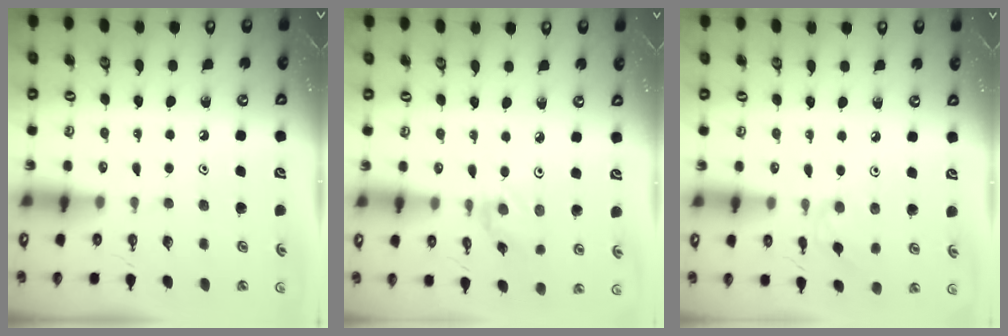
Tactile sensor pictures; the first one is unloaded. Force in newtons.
{"total": 0.8, "press": 0.8, "slide": 0.1}
{"total": 2.0, "press": 1.9, "slide": 0.5}